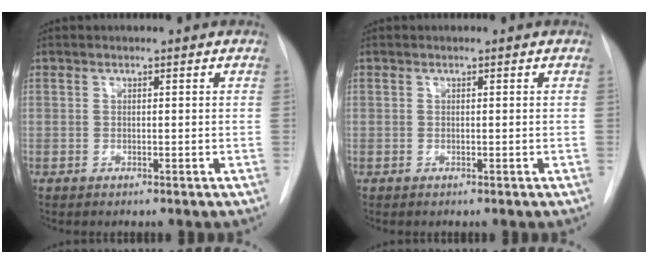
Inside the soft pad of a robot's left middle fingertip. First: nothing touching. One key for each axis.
{"total": 0.0}